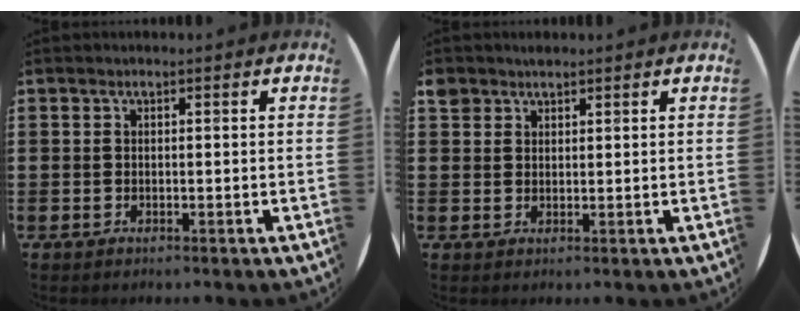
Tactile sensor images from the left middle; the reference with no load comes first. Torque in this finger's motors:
{"motor_torque": [0.35, -0.35, 0.01, 0.04]}